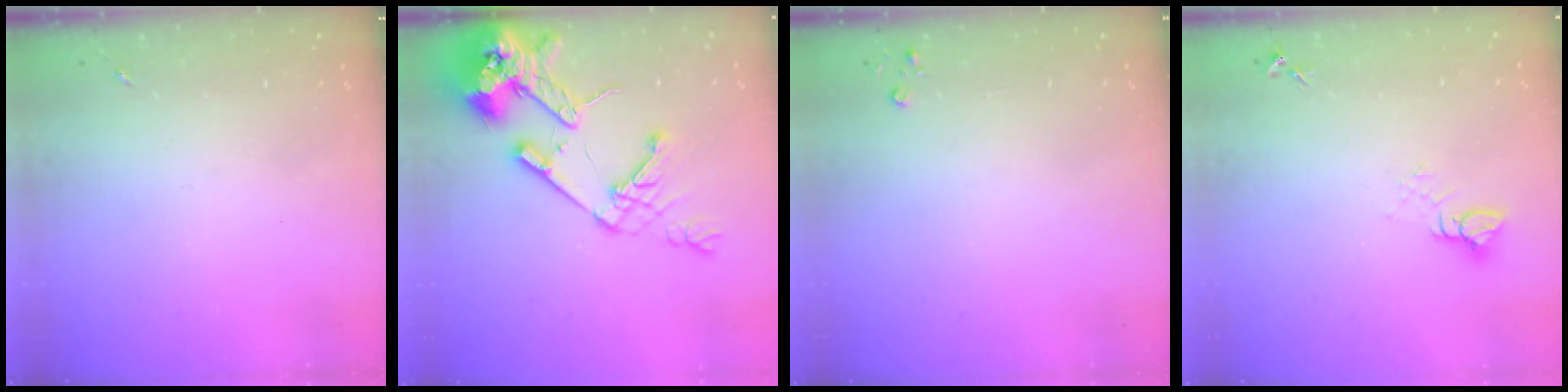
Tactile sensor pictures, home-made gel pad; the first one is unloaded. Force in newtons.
{"total": 18.4, "press": 18.2, "slide": 2.5}
{"total": 2.6, "press": 2.6, "slide": 0.3}
{"total": 5.0, "press": 5.0, "slide": 0.4}